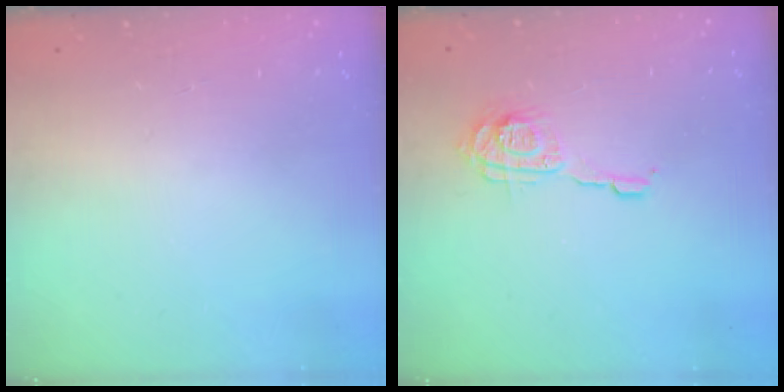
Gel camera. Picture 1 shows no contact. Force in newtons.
{"total": 9.2, "press": 9.1, "slide": 0.5}